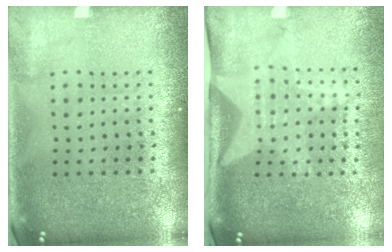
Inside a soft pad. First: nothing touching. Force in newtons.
{"total": 2.1, "press": 1.5, "slide": 1.4}